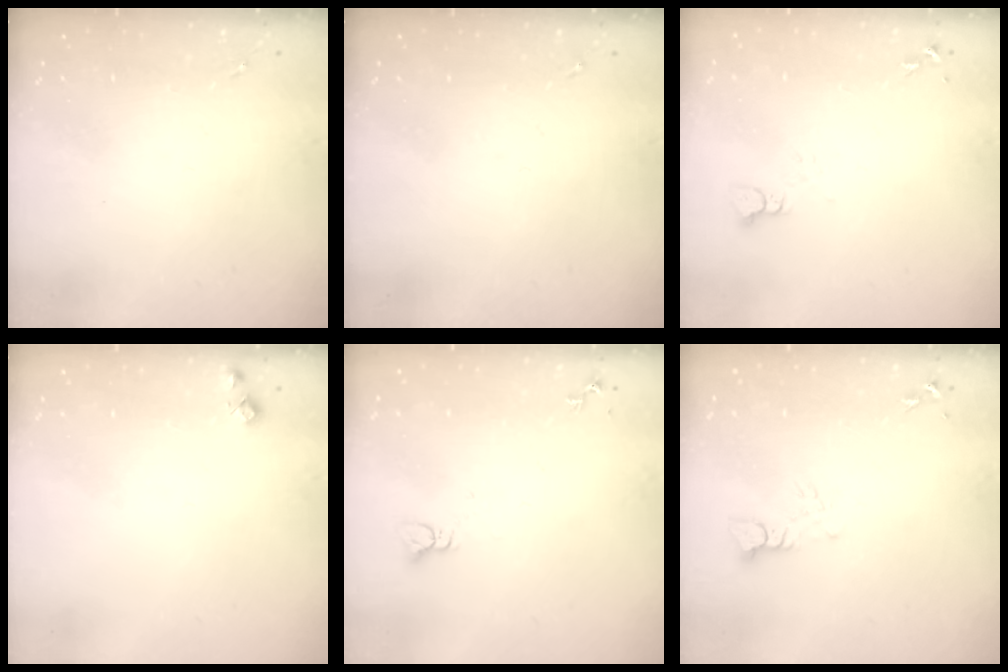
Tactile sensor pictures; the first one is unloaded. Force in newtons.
{"total": 0.0}
{"total": 2.2, "press": 2.2, "slide": 0.2}
{"total": 6.6, "press": 6.6, "slide": 0.6}
{"total": 2.2, "press": 2.2, "slide": 0.1}
{"total": 3.2, "press": 3.2, "slide": 0.2}